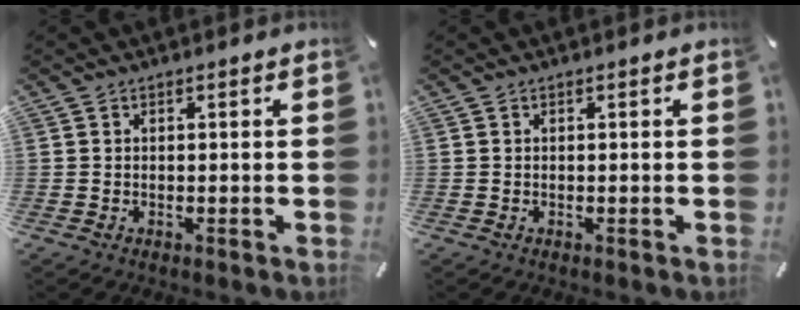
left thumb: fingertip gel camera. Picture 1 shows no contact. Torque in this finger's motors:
{"motor_torque": [0.00, 0.00, -0.01, -0.01, 0.00]}